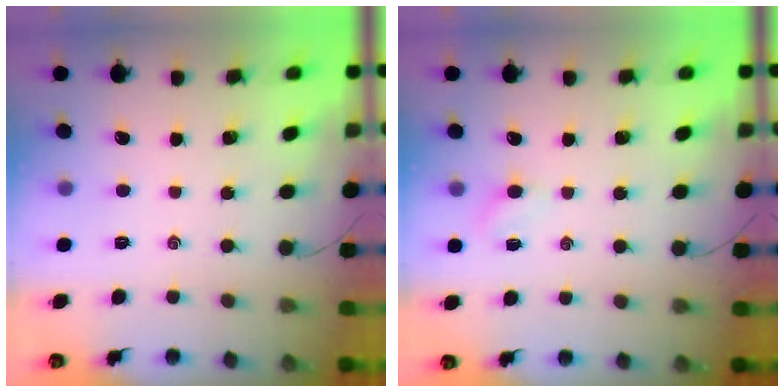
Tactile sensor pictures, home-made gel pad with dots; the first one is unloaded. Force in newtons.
{"total": 2.8, "press": 2.6, "slide": 1.0}